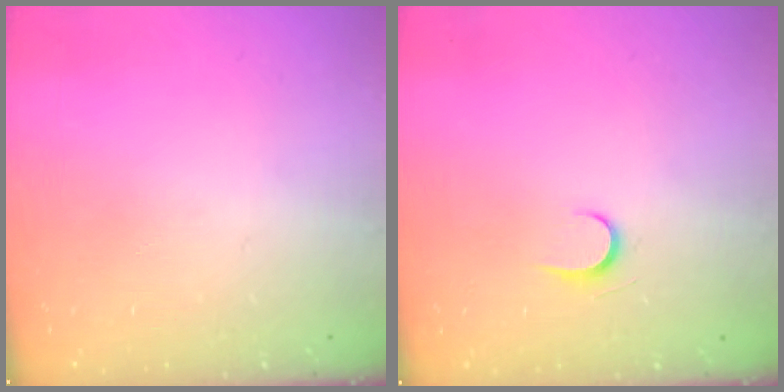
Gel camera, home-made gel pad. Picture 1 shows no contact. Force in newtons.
{"total": 4.9, "press": 4.8, "slide": 0.5}